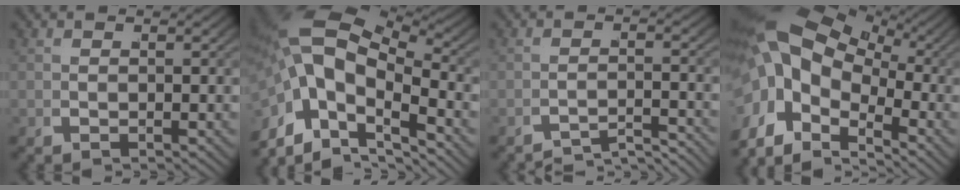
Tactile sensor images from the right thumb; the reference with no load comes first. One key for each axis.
{"total": 12.0, "fx": -0.6, "fy": 7.9, "fz": 9.0, "tx": -0.184, "ty": -0.017, "tz": -0.012}
{"total": 4.3, "fx": -4.3, "fy": -0.3, "fz": 0.0, "tx": 0.019, "ty": -0.001, "tz": -0.081}
{"total": 10.7, "fx": -0.4, "fy": 7.2, "fz": 7.9, "tx": -0.158, "ty": -0.010, "tz": -0.021}